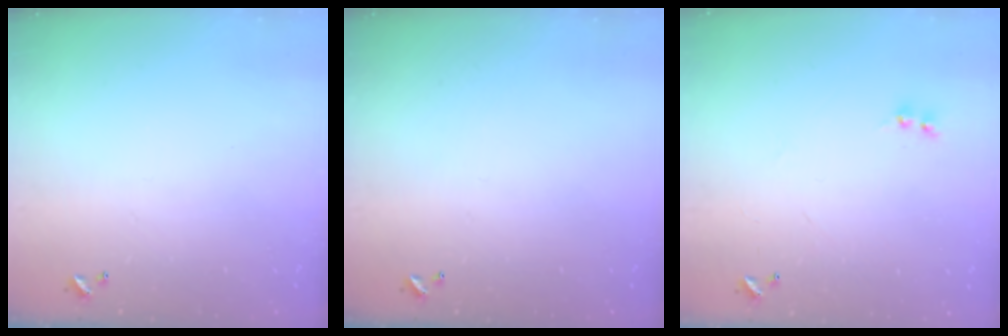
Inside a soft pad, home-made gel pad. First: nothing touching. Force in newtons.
{"total": 0.0}
{"total": 2.0, "press": 2.0, "slide": 0.5}